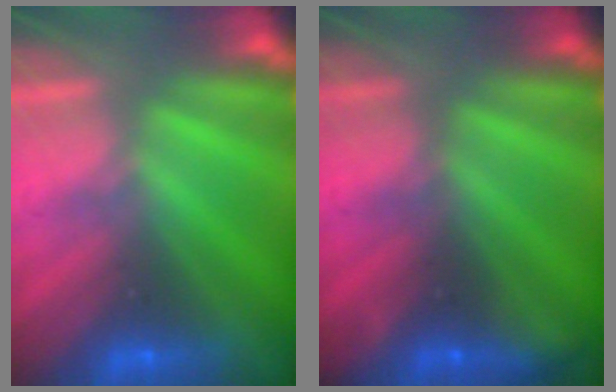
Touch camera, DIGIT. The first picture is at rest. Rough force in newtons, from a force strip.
{"total": 2.4}